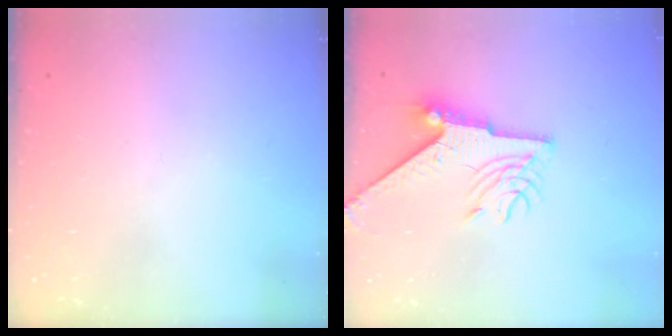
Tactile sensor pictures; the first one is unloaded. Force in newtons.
{"total": 9.1, "press": 9.1, "slide": 0.6}